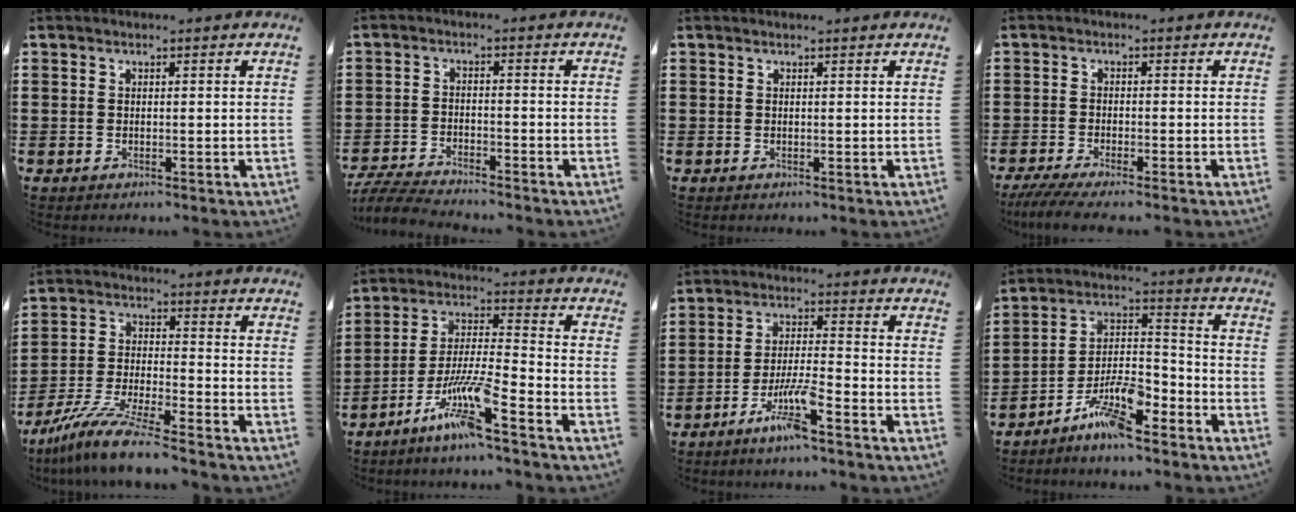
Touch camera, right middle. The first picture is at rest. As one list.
[{"total": 5.0, "force": [-4.9, 0.3, 1.3], "torque": [-0.039, -0.006, -0.101]}, {"total": 0.0}, {"total": 2.9, "force": [-2.5, 0.0, 1.4], "torque": [-0.039, -0.009, -0.052]}, {"total": 9.7, "force": [-8.5, 0.0, 4.6], "torque": [-0.094, 0.002, -0.168]}, {"total": 9.9, "force": [-6.8, 0.2, 7.2], "torque": [-0.157, -0.016, -0.138]}, {"total": 7.3, "force": [-4.7, 0.7, 5.5], "torque": [-0.115, -0.010, -0.088]}, {"total": 9.6, "force": [-6.9, 2.4, 6.2], "torque": [-0.137, 0.003, -0.135]}]